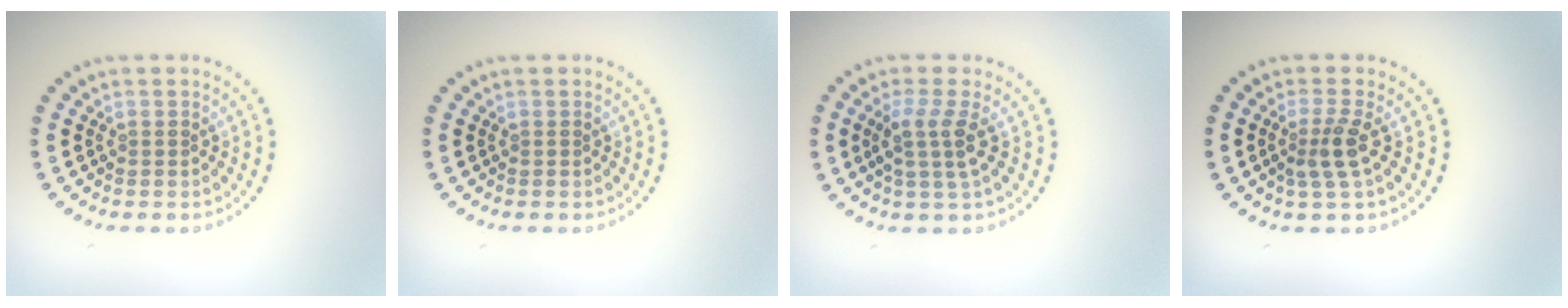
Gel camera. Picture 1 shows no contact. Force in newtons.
{"total": 0.0}
{"total": 2.7, "press": 2.2, "slide": 1.6}
{"total": 2.4, "press": 1.8, "slide": 1.6}